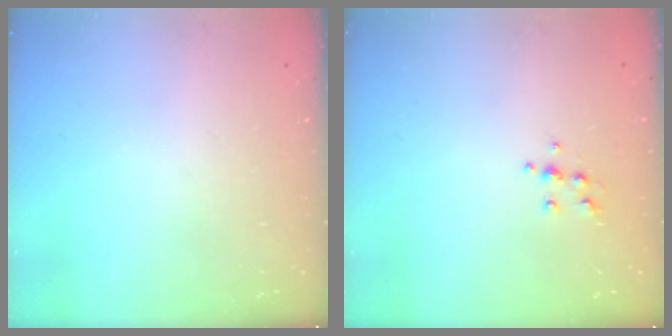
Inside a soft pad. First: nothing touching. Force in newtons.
{"total": 5.4, "press": 5.3, "slide": 1.1}